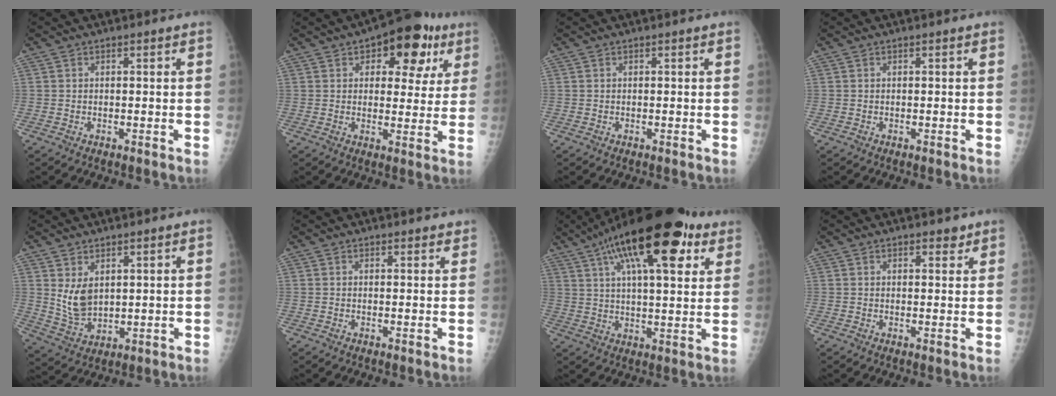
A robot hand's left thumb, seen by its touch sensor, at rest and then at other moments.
{"total": 14.0, "force": [6.5, 7.5, 9.8], "torque": [-0.072, -0.005, 0.080]}
{"total": 0.0}
{"total": 0.0}
{"total": 6.6, "force": [2.3, 4.1, 4.6], "torque": [-0.071, -0.021, 0.059]}
{"total": 1.4, "force": [1.2, 0.5, 0.6], "torque": [-0.001, -0.004, 0.013]}
{"total": 22.6, "force": [11.4, 7.9, 17.9], "torque": [-0.268, -0.005, 0.174]}
{"total": 2.6, "force": [1.8, 1.2, 1.4], "torque": [-0.004, -0.009, 0.023]}